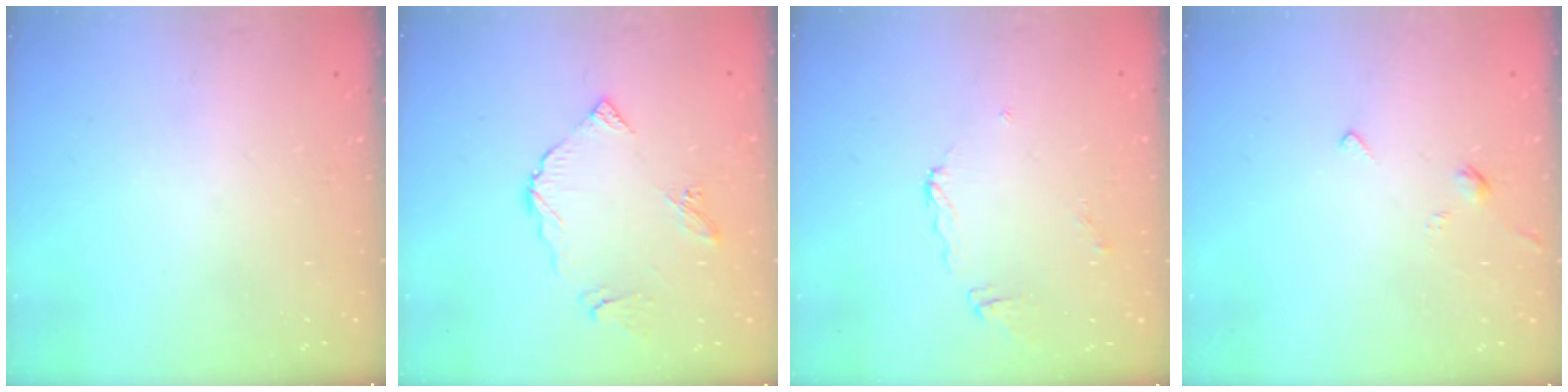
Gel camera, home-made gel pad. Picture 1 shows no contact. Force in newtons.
{"total": 7.5, "press": 7.5, "slide": 0.8}
{"total": 6.3, "press": 6.3, "slide": 0.2}
{"total": 2.4, "press": 2.4, "slide": 0.5}